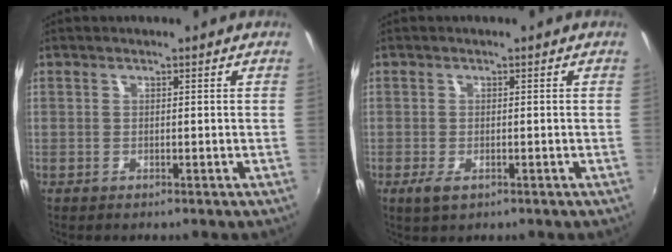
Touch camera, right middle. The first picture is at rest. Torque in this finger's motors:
{"motor_torque": [0.77, -0.58, 0.05, 0.07]}